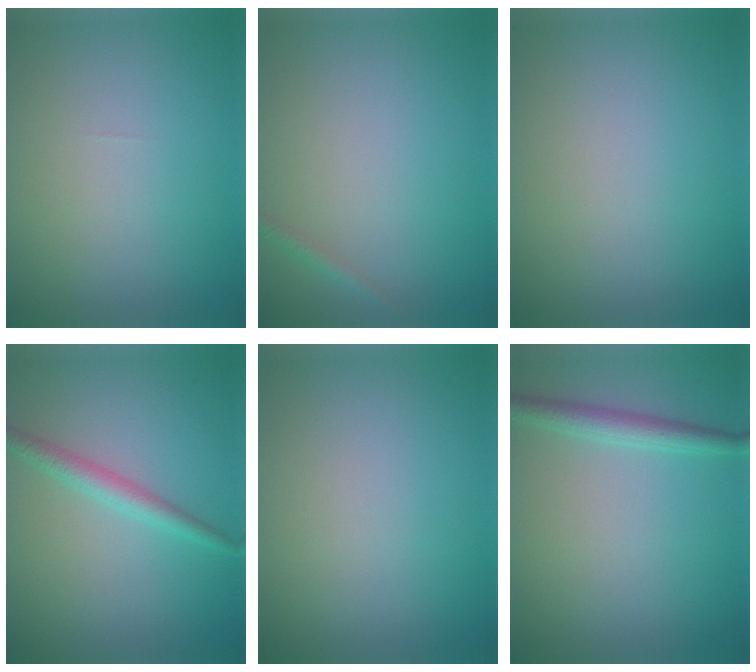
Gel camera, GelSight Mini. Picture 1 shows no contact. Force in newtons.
{"total": 0.8, "press": 0.7, "slide": 0.1}
{"total": 0.0}
{"total": 2.2, "press": 2.2, "slide": 0.1}
{"total": 0.0}
{"total": 2.3, "press": 2.2, "slide": 0.1}